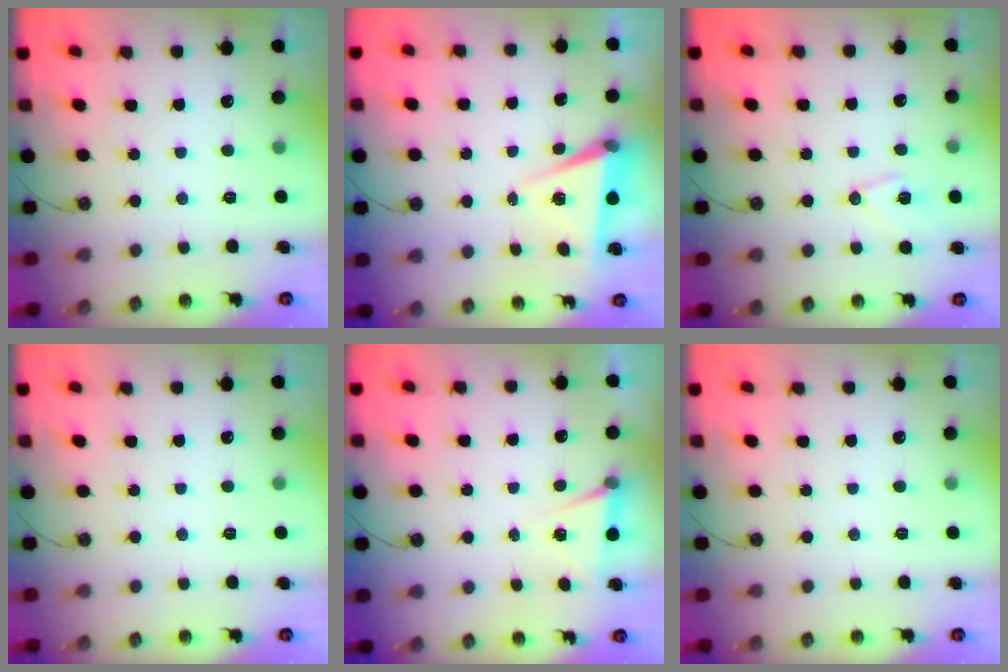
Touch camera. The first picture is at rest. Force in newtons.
{"total": 6.7, "press": 5.0, "slide": 4.4}
{"total": 8.8, "press": 8.8, "slide": 0.9}
{"total": 0.0}
{"total": 4.9, "press": 1.9, "slide": 4.5}
{"total": 0.0}